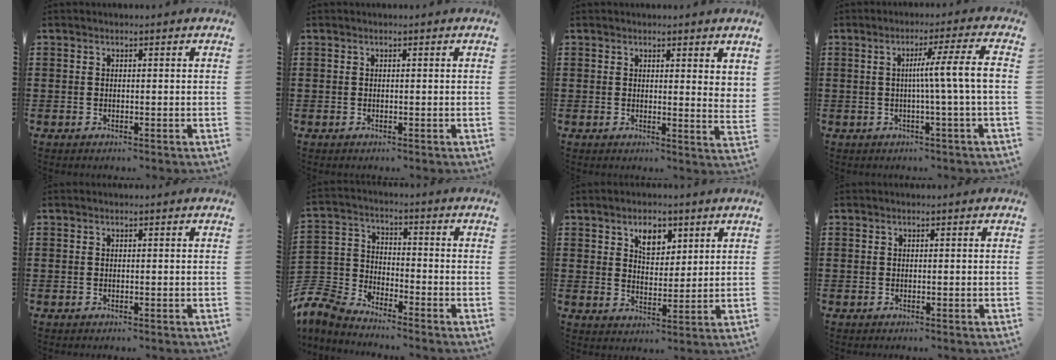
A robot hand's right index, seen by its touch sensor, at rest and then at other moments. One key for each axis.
{"total": 0.0}
{"total": 2.0, "fx": 1.7, "fy": 0.3, "fz": 1.0, "tx": -0.017, "ty": 0.000, "tz": 0.030}
{"total": 7.0, "fx": -0.1, "fy": -1.1, "fz": 6.9, "tx": -0.119, "ty": -0.009, "tz": -0.013}
{"total": 0.0}
{"total": 6.3, "fx": -6.0, "fy": 1.6, "fz": 1.2, "tx": -0.063, "ty": -0.007, "tz": -0.132}
{"total": 4.8, "fx": 2.8, "fy": 2.7, "fz": 2.7, "tx": -0.049, "ty": 0.005, "tz": 0.047}
{"total": 0.0}